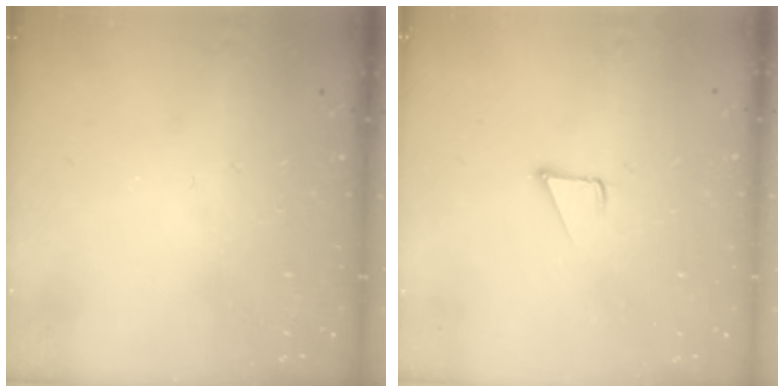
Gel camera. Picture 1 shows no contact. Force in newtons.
{"total": 3.6, "press": 3.6, "slide": 0.3}